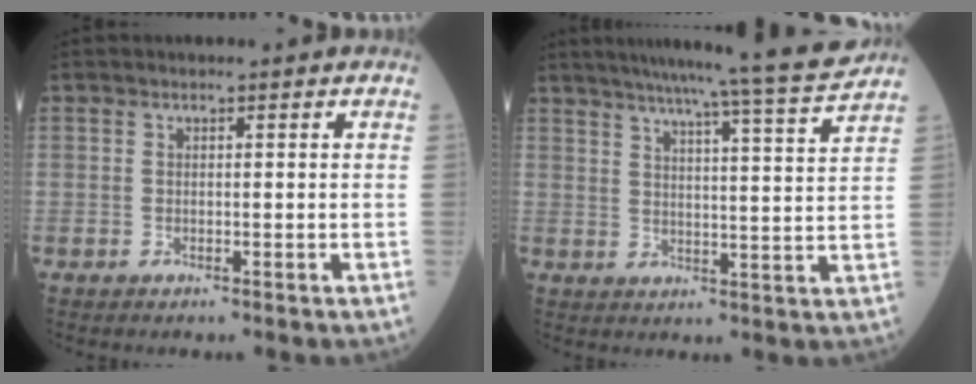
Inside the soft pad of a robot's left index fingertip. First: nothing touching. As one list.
[{"total": 15.6, "force": [14.0, -1.9, 6.7], "torque": [-0.108, -0.040, 0.181]}]